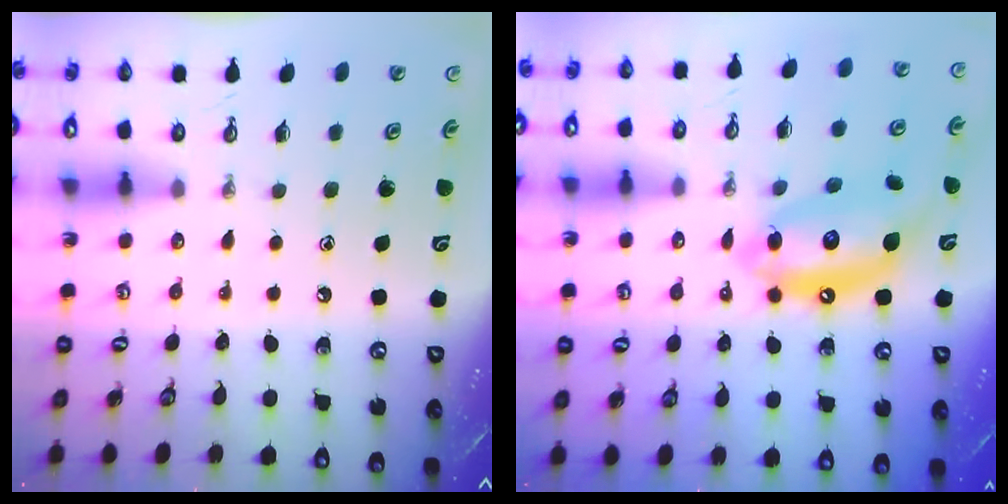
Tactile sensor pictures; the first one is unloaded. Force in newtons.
{"total": 14.6, "press": 14.5, "slide": 1.8}